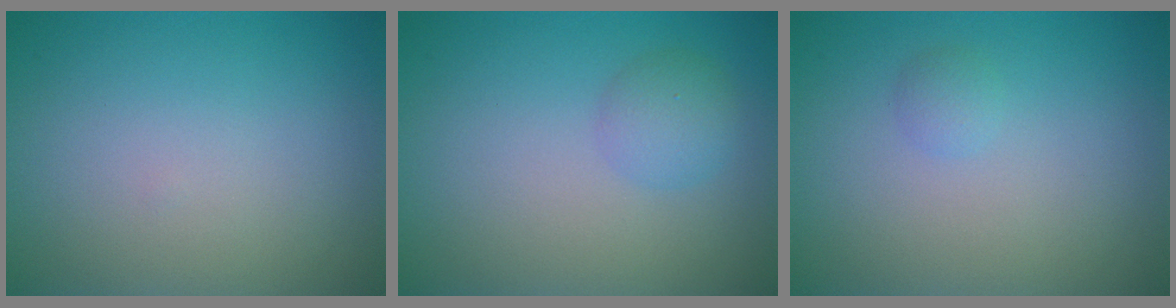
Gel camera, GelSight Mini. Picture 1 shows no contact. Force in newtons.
{"total": 2.1, "press": 2.1, "slide": 0.1}
{"total": 0.9, "press": 0.8, "slide": 0.0}